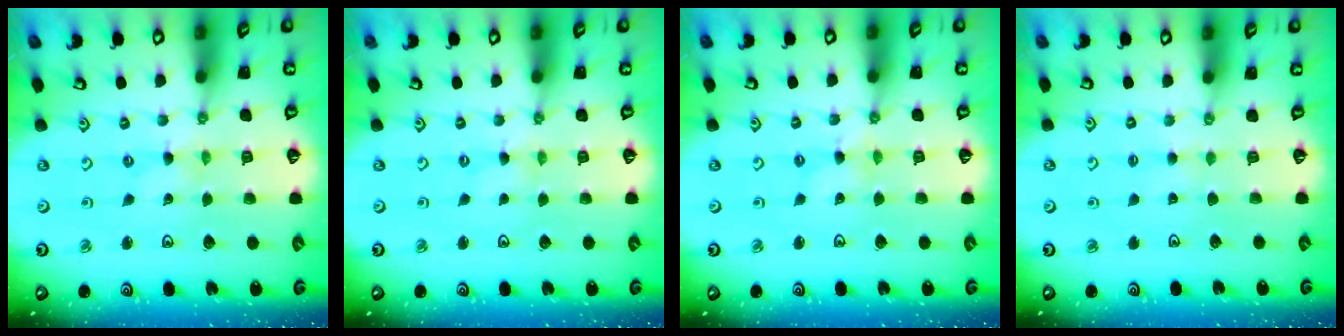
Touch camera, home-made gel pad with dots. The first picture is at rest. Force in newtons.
{"total": 0.0}
{"total": 2.2, "press": 2.2, "slide": 0.1}
{"total": 1.8, "press": 1.7, "slide": 0.4}